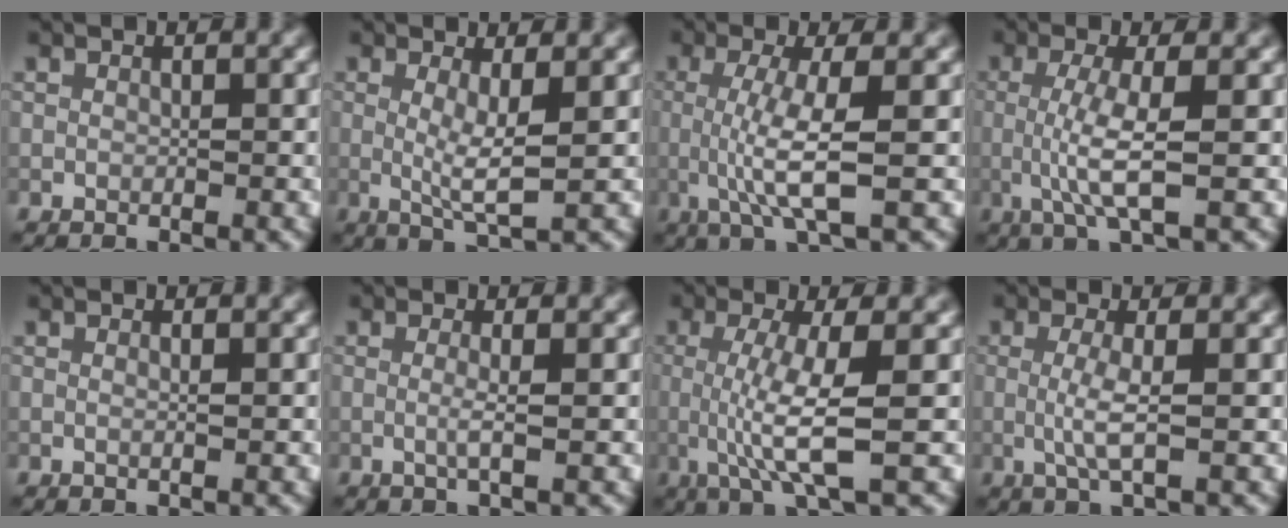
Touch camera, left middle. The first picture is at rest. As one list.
[{"total": 3.4, "force": [0.3, 0.5, 3.3], "torque": [-0.064, -0.010, 0.007]}, {"total": 5.0, "force": [-0.3, 0.9, 4.9], "torque": [-0.099, -0.007, -0.006]}, {"total": 4.3, "force": [-0.4, 0.7, 4.2], "torque": [-0.089, -0.007, -0.009]}, {"total": 0.5, "force": [0.1, 0.1, 0.5], "torque": [-0.010, -0.002, -0.003]}, {"total": 1.6, "force": [-0.1, 0.2, 1.5], "torque": [-0.031, -0.003, -0.006]}, {"total": 5.6, "force": [-0.4, 1.0, 5.5], "torque": [-0.109, -0.006, -0.006]}, {"total": 2.7, "force": [-0.2, 0.4, 2.7], "torque": [-0.056, -0.004, -0.006]}]